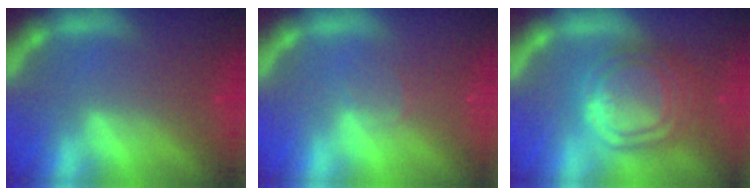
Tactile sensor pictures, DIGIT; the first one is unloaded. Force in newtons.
{"total": 1.0}
{"total": 9.1}